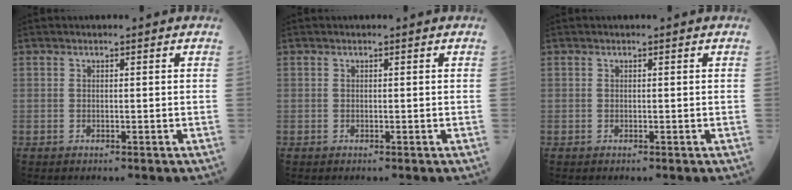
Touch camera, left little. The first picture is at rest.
{"total": 0.0}
{"total": 0.0}